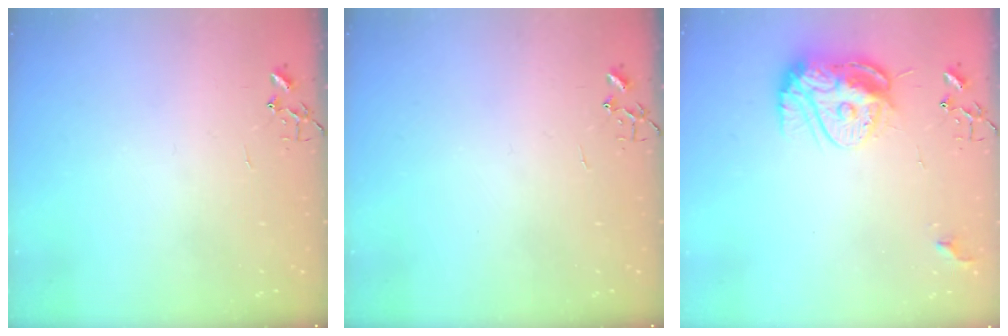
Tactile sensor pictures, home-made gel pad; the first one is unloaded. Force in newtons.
{"total": 0.0}
{"total": 13.4, "press": 13.3, "slide": 1.2}